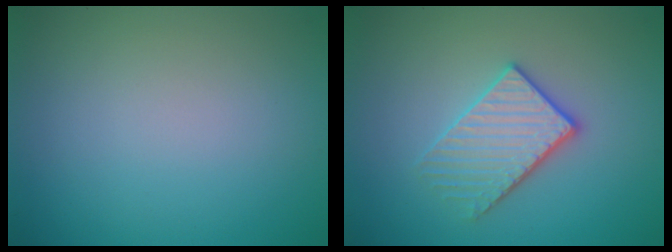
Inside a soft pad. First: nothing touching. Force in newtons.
{"total": 3.3, "press": 3.1, "slide": 1.1}